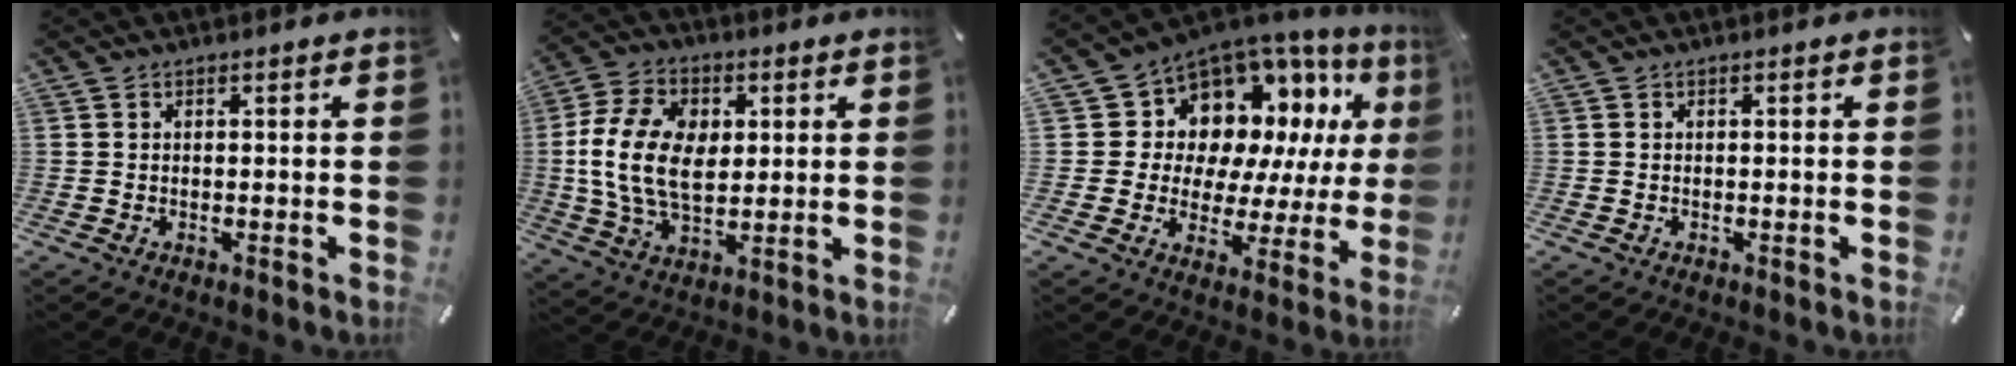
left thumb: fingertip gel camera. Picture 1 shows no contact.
{"total": 15.3, "force": [1.4, 10.6, 10.9], "torque": [-0.236, 0.015, 0.027]}
{"total": 11.0, "force": [6.0, 8.6, 3.2], "torque": [-0.064, -0.068, 0.111]}
{"total": 0.0}